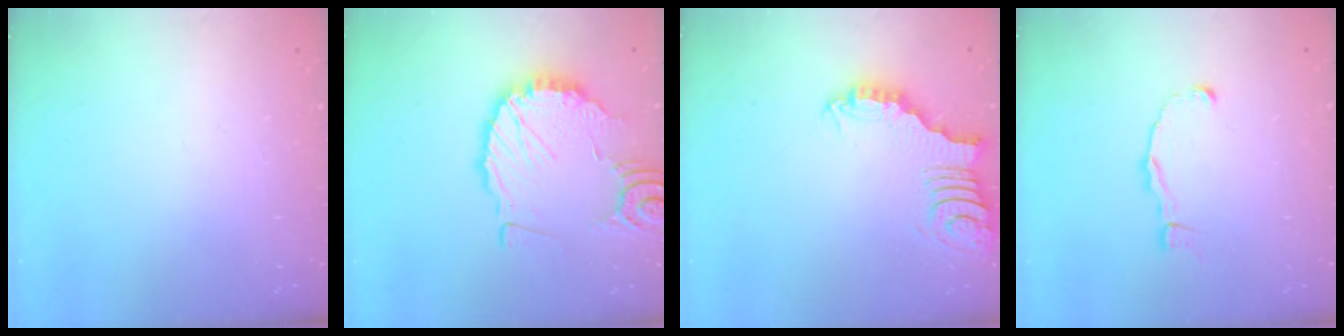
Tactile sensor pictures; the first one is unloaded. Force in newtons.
{"total": 12.1, "press": 12.0, "slide": 1.5}
{"total": 3.3, "press": 3.3, "slide": 0.1}
{"total": 2.4, "press": 2.4, "slide": 0.2}